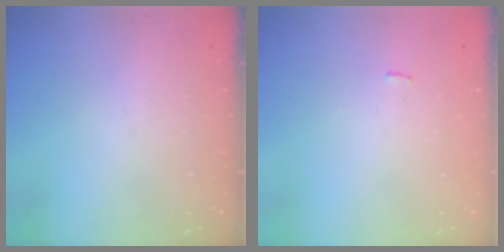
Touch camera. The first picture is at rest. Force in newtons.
{"total": 2.3, "press": 2.3, "slide": 0.1}